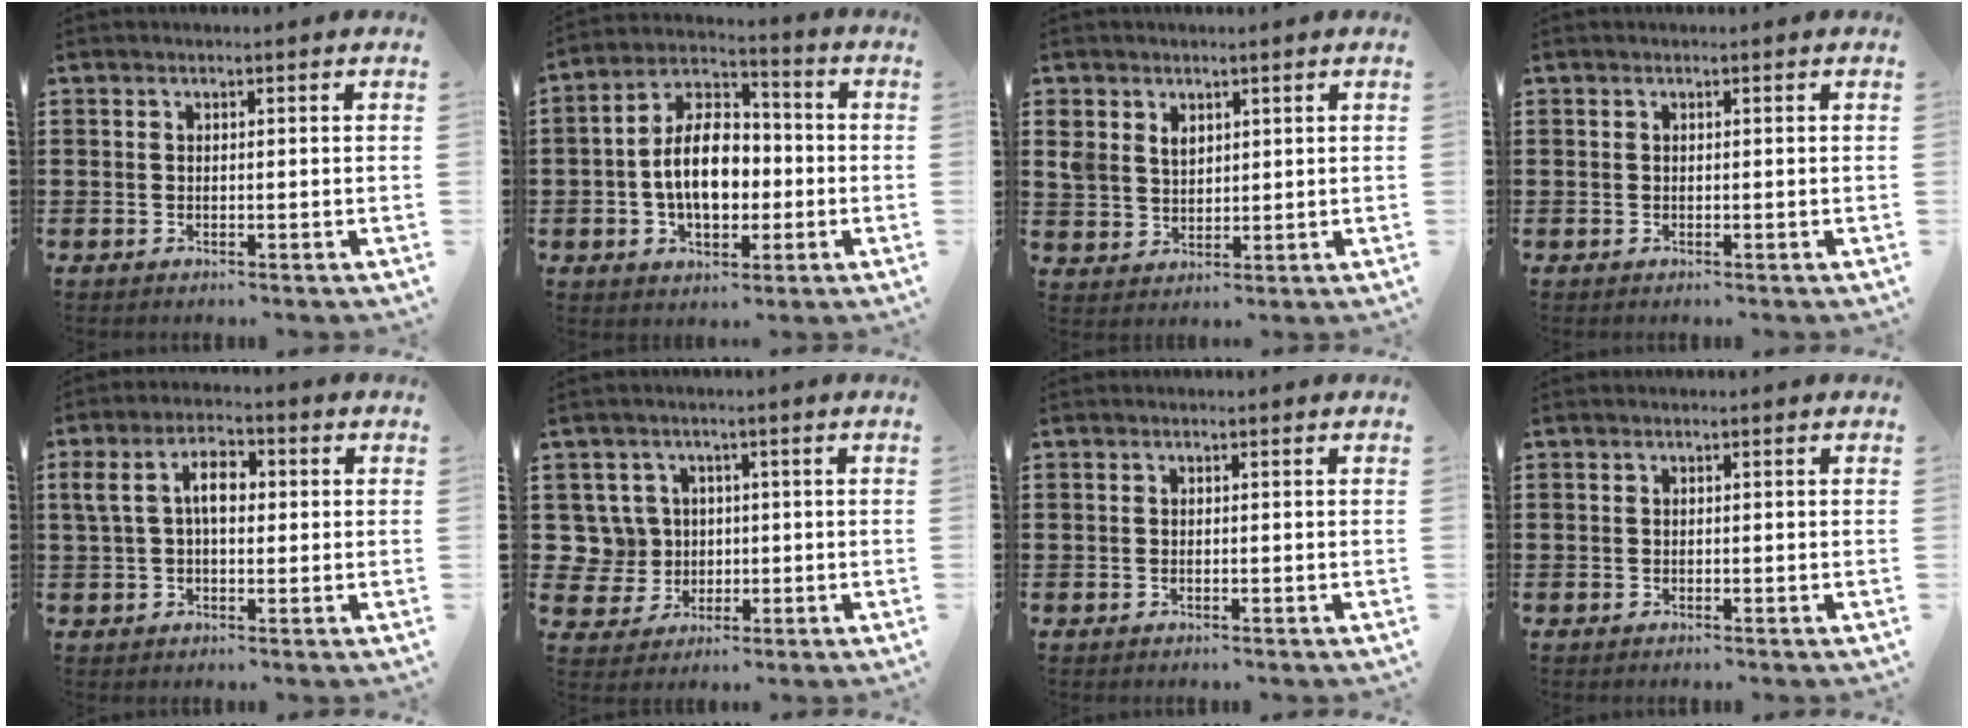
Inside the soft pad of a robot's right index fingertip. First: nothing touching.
{"total": 10.8, "force": [-1.3, 6.6, 8.5], "torque": [-0.173, 0.007, -0.031]}
{"total": 3.8, "force": [2.0, 3.1, 1.1], "torque": [-0.034, 0.014, 0.038]}
{"total": 0.0}
{"total": 5.5, "force": [0.6, 3.1, 4.5], "torque": [-0.101, 0.013, 0.004]}
{"total": 6.0, "force": [0.7, 5.8, 1.5], "torque": [-0.069, 0.014, 0.011]}
{"total": 0.0}
{"total": 0.0}